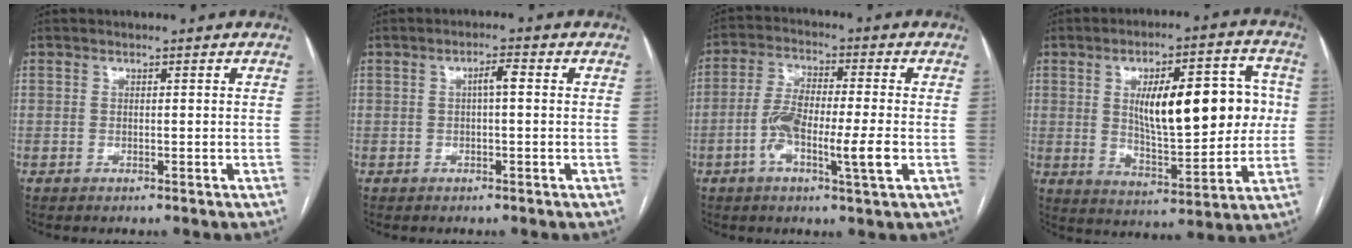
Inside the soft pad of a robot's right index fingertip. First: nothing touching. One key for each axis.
{"total": 2.3, "fx": 0.2, "fy": 0.4, "fz": 2.3, "tx": -0.038, "ty": 0.005, "tz": 0.004}
{"total": 9.9, "fx": -2.6, "fy": 1.4, "fz": 9.5, "tx": -0.176, "ty": 0.003, "tz": -0.051}
{"total": 17.0, "fx": 2.5, "fy": 5.7, "fz": 15.8, "tx": -0.234, "ty": 0.025, "tz": 0.046}